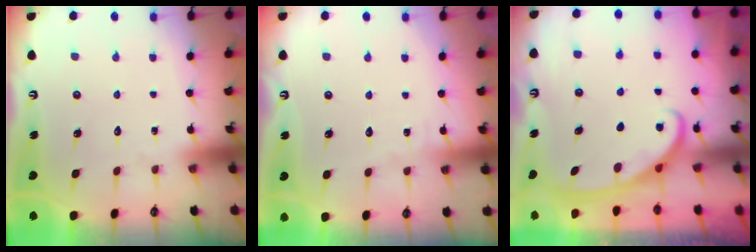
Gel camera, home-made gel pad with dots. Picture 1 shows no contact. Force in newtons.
{"total": 3.1, "press": 3.1, "slide": 0.3}
{"total": 3.0, "press": 2.9, "slide": 0.4}